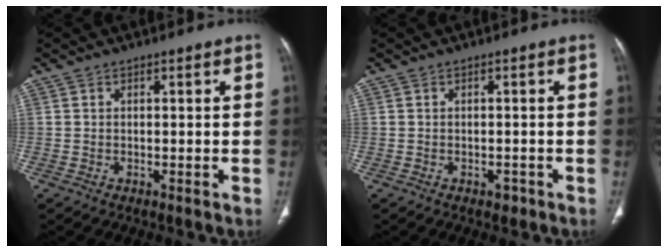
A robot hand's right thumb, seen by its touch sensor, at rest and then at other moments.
{"total": 1.1, "force": [-0.7, 0.8, 0.5], "torque": [0.000, 0.003, -0.008]}